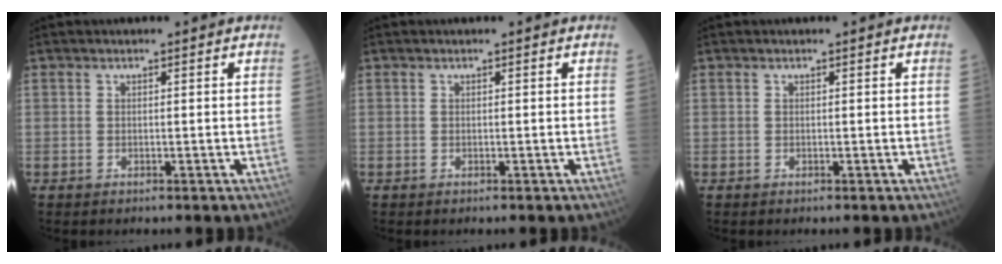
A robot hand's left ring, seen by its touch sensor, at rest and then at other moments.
{"total": 0.0}
{"total": 0.0}